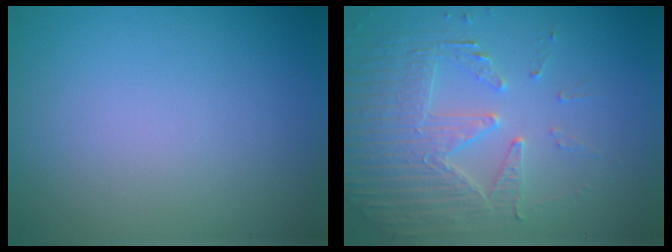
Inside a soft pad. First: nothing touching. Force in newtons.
{"total": 5.0, "press": 4.4, "slide": 2.4}